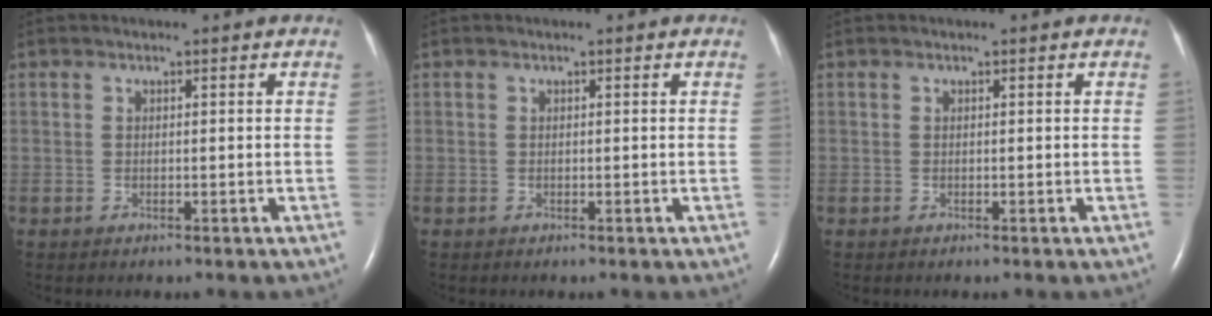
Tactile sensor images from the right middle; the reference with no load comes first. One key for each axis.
{"total": 0.0}
{"total": 0.0}